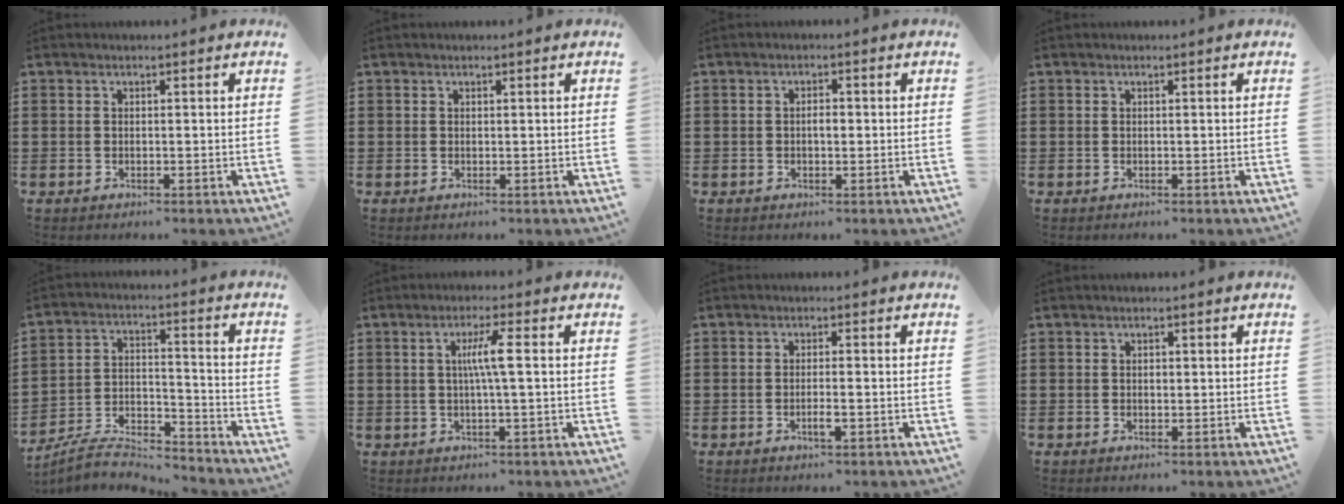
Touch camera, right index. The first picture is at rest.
{"total": 0.0}
{"total": 1.7, "force": [-0.1, 0.7, 1.6], "torque": [-0.030, 0.002, -0.003]}
{"total": 0.0}
{"total": 6.7, "force": [-6.3, 0.9, 2.1], "torque": [-0.049, 0.000, -0.126]}
{"total": 4.4, "force": [0.4, -0.1, 4.4], "torque": [-0.083, -0.002, 0.001]}
{"total": 2.3, "force": [-1.0, 0.2, 2.1], "torque": [-0.044, -0.004, -0.020]}
{"total": 0.7, "force": [0.1, 0.4, 0.6], "torque": [-0.013, 0.001, 0.001]}